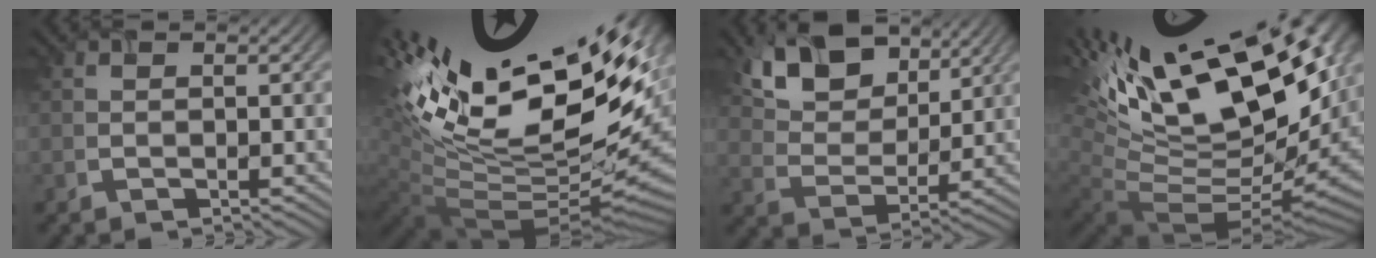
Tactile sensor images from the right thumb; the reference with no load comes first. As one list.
[{"total": 18.1, "force": [5.1, 7.7, 15.6], "torque": [-0.255, 0.002, 0.113]}, {"total": 10.5, "force": [6.4, 5.9, 5.8], "torque": [-0.143, 0.008, 0.117]}, {"total": 19.0, "force": [8.7, 7.7, 15.1], "torque": [-0.254, 0.026, 0.168]}]